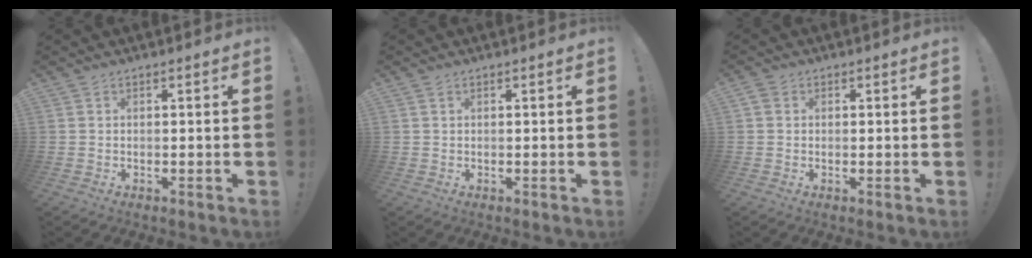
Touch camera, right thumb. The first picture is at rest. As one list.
[{"total": 0.0}, {"total": 1.8, "force": [0.7, 1.5, 0.8], "torque": [-0.019, 0.005, 0.014]}]